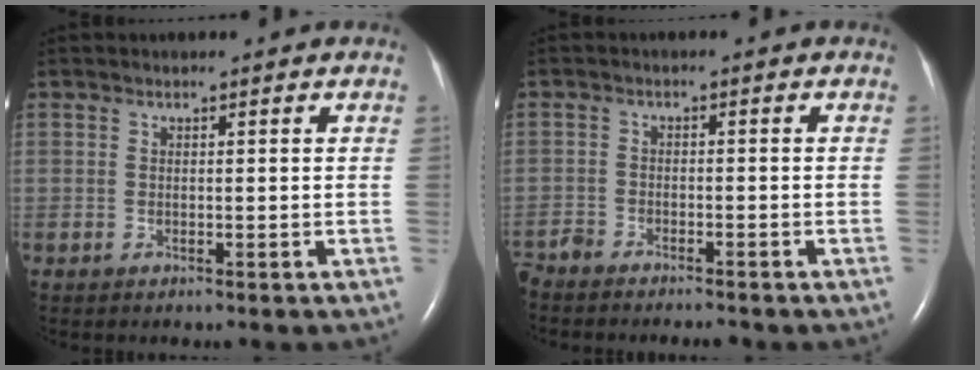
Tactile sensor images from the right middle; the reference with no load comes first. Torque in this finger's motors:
{"motor_torque": [-0.09, 0.02, -0.08, -0.01]}